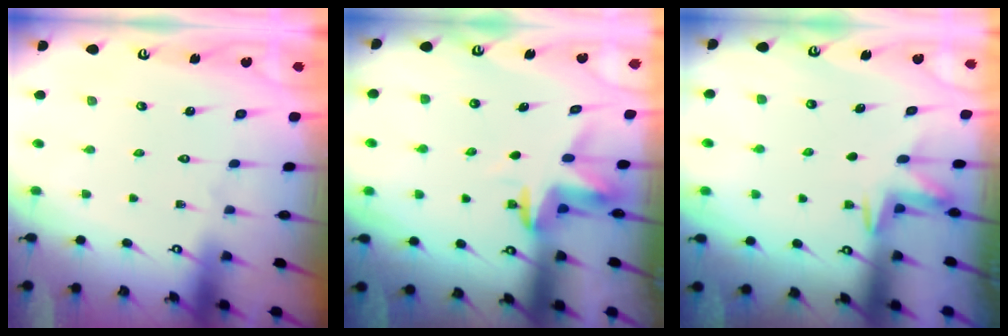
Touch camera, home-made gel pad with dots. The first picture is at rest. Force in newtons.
{"total": 3.6, "press": 3.6, "slide": 0.2}
{"total": 2.7, "press": 2.7, "slide": 0.4}